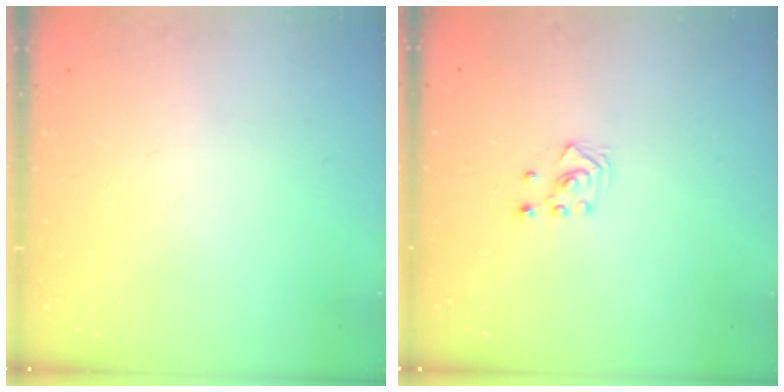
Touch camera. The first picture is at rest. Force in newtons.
{"total": 2.5, "press": 2.3, "slide": 1.0}